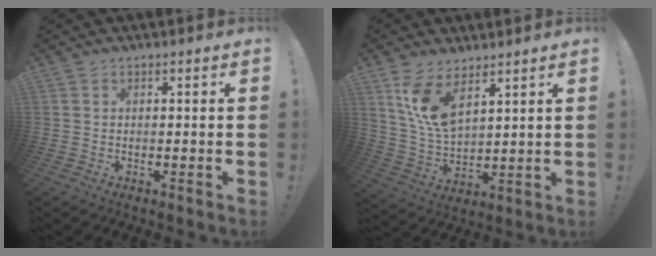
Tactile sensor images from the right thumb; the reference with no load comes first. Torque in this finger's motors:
{"motor_torque": [0.69, 0.95, 0.05, 0.42, 0.42]}